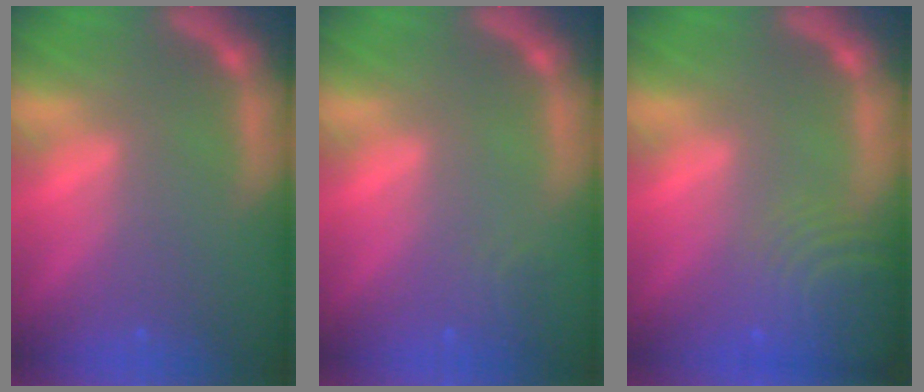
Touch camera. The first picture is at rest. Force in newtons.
{"total": 1.4}
{"total": 9.5}